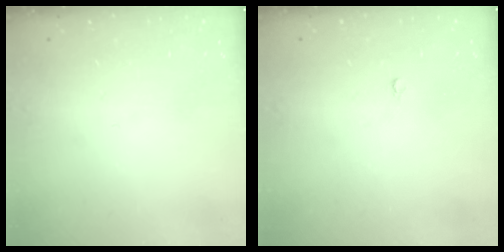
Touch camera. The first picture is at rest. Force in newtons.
{"total": 2.0, "press": 2.0, "slide": 0.4}